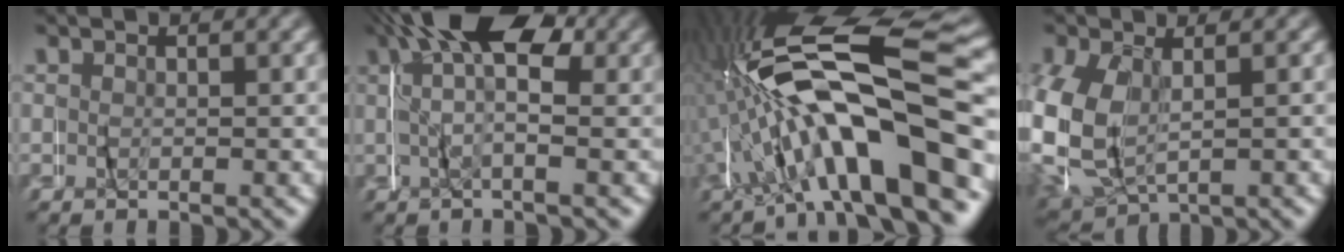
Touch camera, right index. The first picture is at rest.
{"total": 7.6, "force": [2.9, 3.0, 6.4], "torque": [-0.115, 0.018, 0.032]}
{"total": 13.9, "force": [-0.1, 5.4, 12.8], "torque": [-0.248, 0.004, 0.005]}
{"total": 8.1, "force": [0.2, 6.7, 4.4], "torque": [-0.140, -0.014, 0.008]}